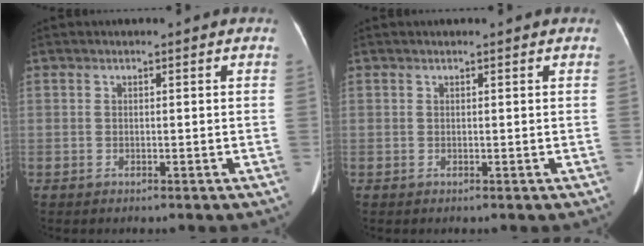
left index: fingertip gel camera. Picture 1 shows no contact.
{"total": 1.0, "force": [0.9, 0.0, 0.5], "torque": [-0.009, 0.016, 0.016]}